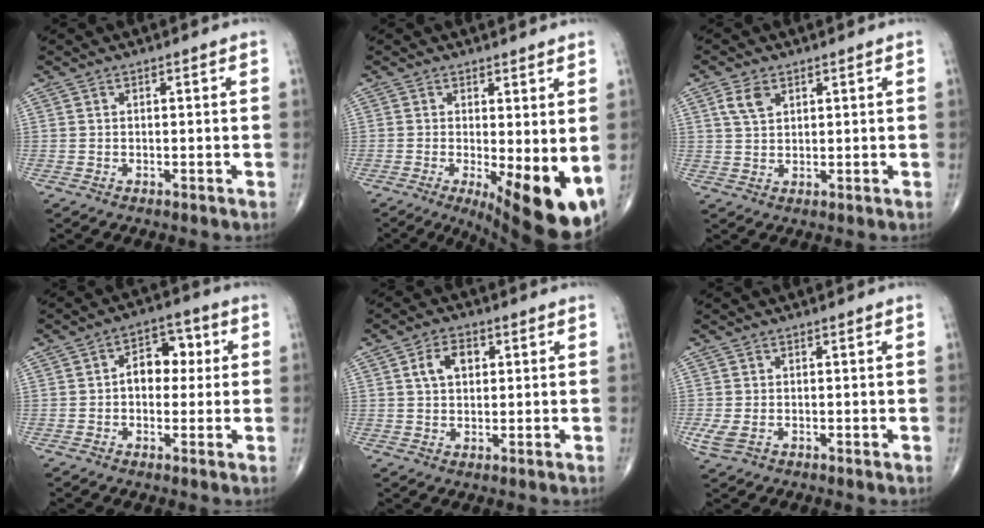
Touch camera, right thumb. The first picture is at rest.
{"total": 13.0, "force": [-2.2, 4.4, 12.1], "torque": [-0.166, -0.028, -0.020]}
{"total": 4.0, "force": [1.9, 2.4, 2.5], "torque": [-0.046, -0.002, 0.041]}
{"total": 7.8, "force": [0.8, 5.5, 5.5], "torque": [-0.046, 0.020, 0.004]}
{"total": 5.6, "force": [1.6, 3.7, 3.9], "torque": [-0.059, 0.006, 0.026]}
{"total": 2.9, "force": [-0.6, 1.7, 2.3], "torque": [-0.061, -0.005, -0.011]}